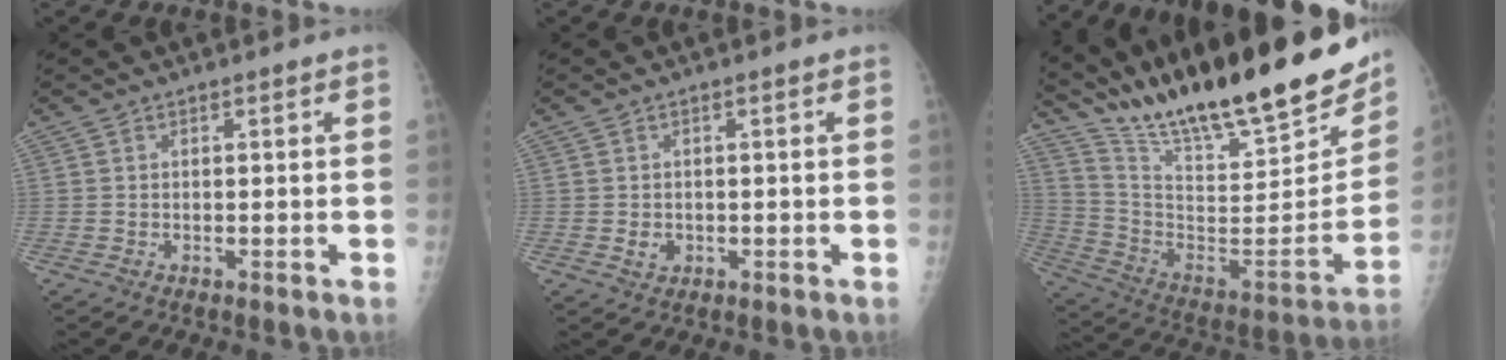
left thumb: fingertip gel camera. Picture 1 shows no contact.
{"total": 1.8, "force": [-0.2, 1.5, 0.9], "torque": [-0.010, 0.001, 0.002]}
{"total": 30.8, "force": [24.3, 5.9, 17.9], "torque": [-0.273, -0.107, 0.389]}